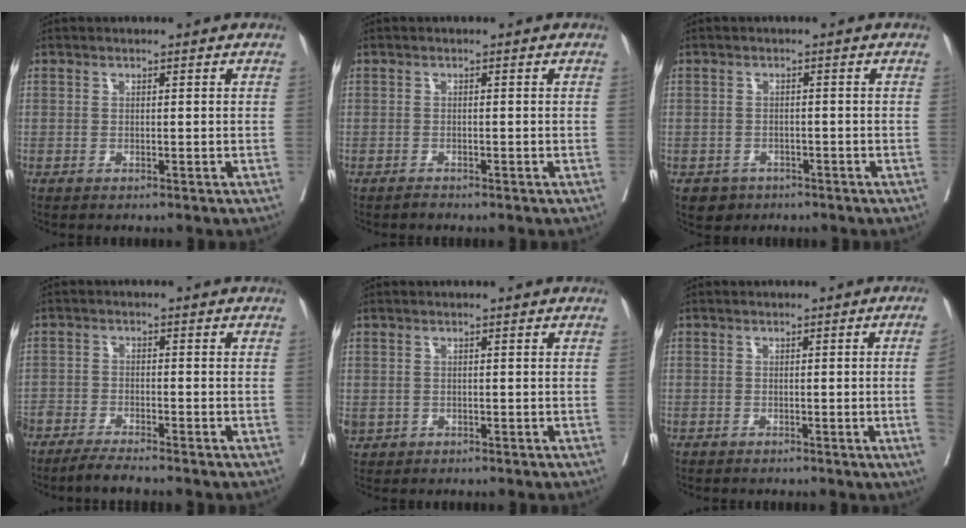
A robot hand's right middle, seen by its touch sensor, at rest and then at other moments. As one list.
[{"total": 0.5, "force": [-0.5, 0.1, 0.0], "torque": [-0.001, -0.001, -0.010]}, {"total": 2.8, "force": [-1.8, 2.2, 0.3], "torque": [-0.005, 0.006, -0.025]}, {"total": 5.3, "force": [-4.7, 0.0, 2.4], "torque": [-0.034, -0.014, -0.085]}, {"total": 1.5, "force": [-0.2, 1.4, 0.5], "torque": [-0.007, 0.002, 0.005]}, {"total": 2.9, "force": [-0.5, -1.1, 2.6], "torque": [-0.033, -0.004, -0.008]}]